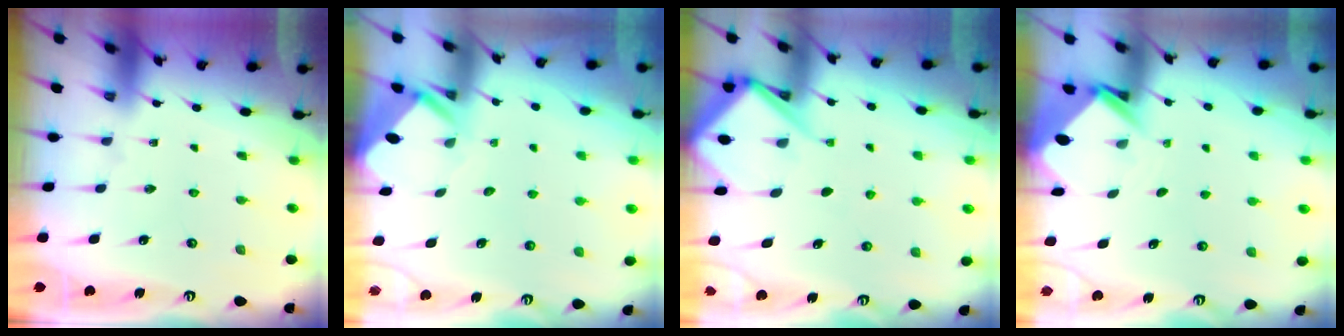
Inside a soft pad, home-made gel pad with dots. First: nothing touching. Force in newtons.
{"total": 3.9, "press": 3.9, "slide": 0.3}
{"total": 7.7, "press": 7.7, "slide": 0.7}
{"total": 3.8, "press": 3.8, "slide": 0.2}